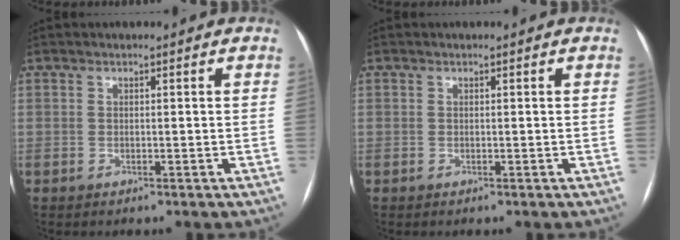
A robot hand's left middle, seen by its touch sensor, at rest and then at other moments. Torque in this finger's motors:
{"motor_torque": [0.00, -0.02, 0.00, 0.00]}